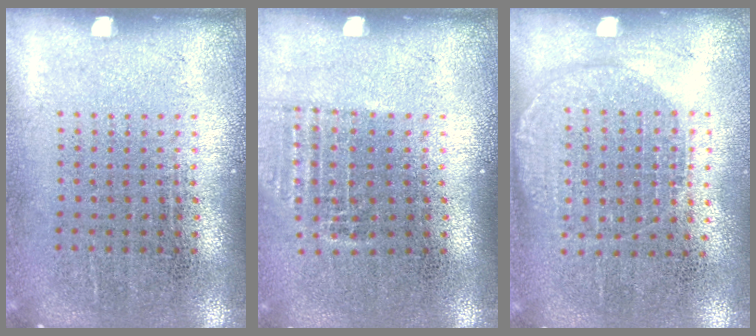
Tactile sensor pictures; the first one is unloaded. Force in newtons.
{"total": 1.1, "press": 1.0, "slide": 0.5}
{"total": 1.3, "press": 1.2, "slide": 0.5}